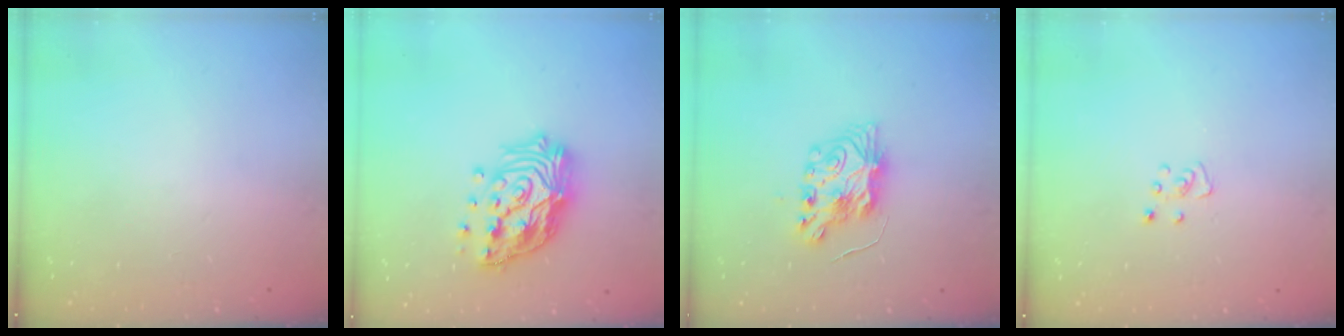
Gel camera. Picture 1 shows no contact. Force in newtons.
{"total": 19.2, "press": 19.1, "slide": 1.9}
{"total": 9.1, "press": 9.0, "slide": 0.8}
{"total": 3.8, "press": 3.8, "slide": 0.3}